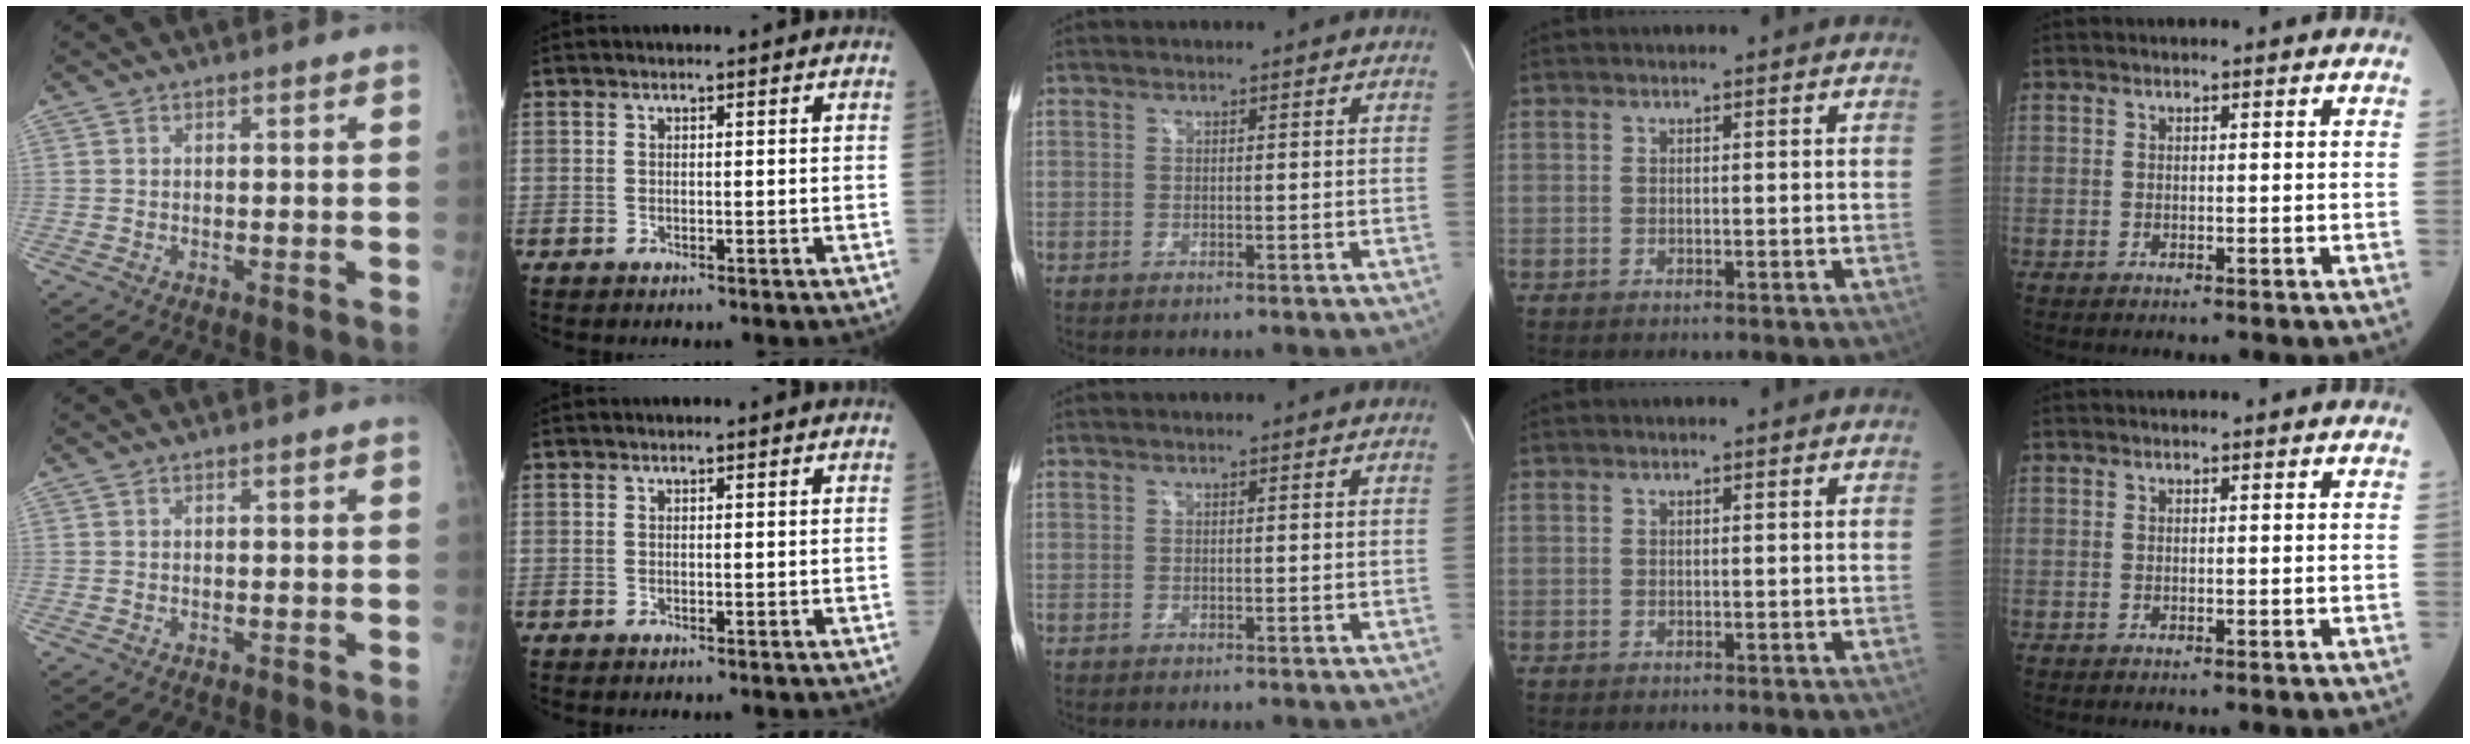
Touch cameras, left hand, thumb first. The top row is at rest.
{}